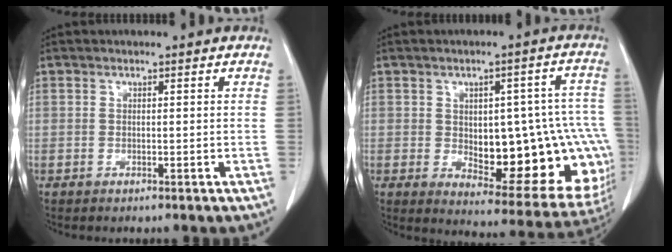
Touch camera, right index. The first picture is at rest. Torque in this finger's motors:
{"motor_torque": [0.70, 0.02, 0.34, 0.08]}